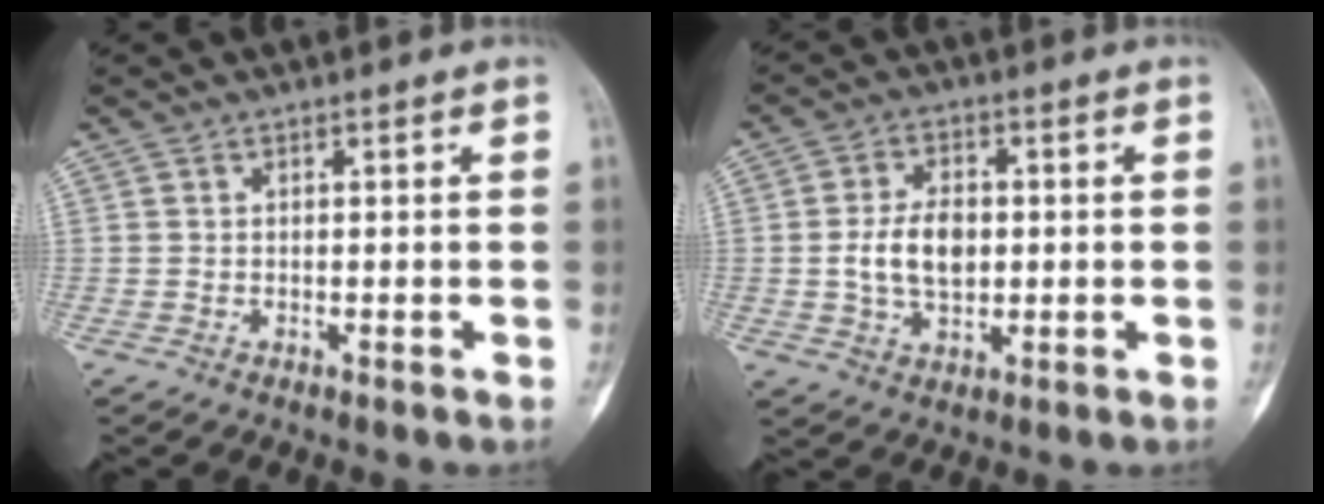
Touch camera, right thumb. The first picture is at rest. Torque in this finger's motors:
{"motor_torque": [0.85, 0.74, 0.92, 0.03, 0.07]}